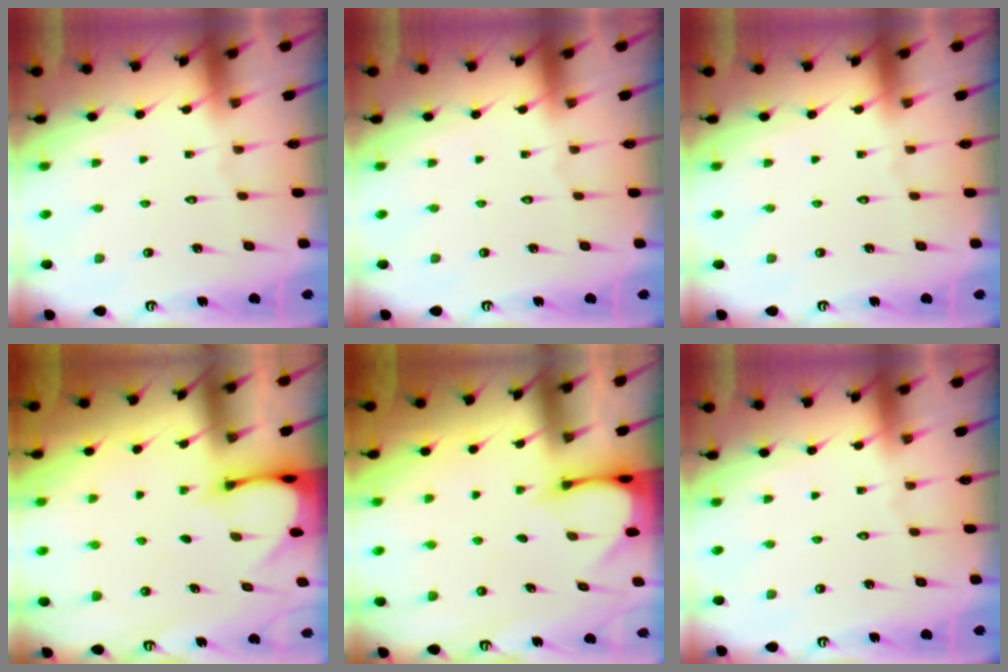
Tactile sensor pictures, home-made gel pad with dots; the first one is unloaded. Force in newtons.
{"total": 0.0}
{"total": 0.0}
{"total": 2.8, "press": 2.8, "slide": 0.2}
{"total": 3.2, "press": 3.2, "slide": 0.3}
{"total": 0.0}